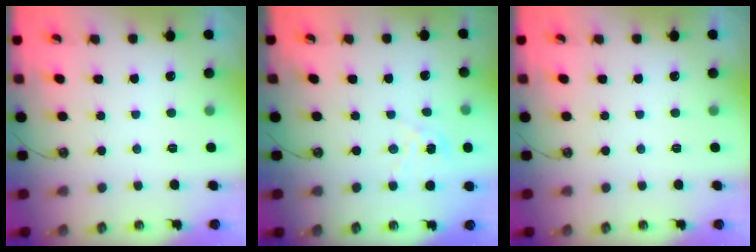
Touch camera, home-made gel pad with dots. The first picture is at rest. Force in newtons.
{"total": 2.9, "press": 2.9, "slide": 0.4}
{"total": 0.0}